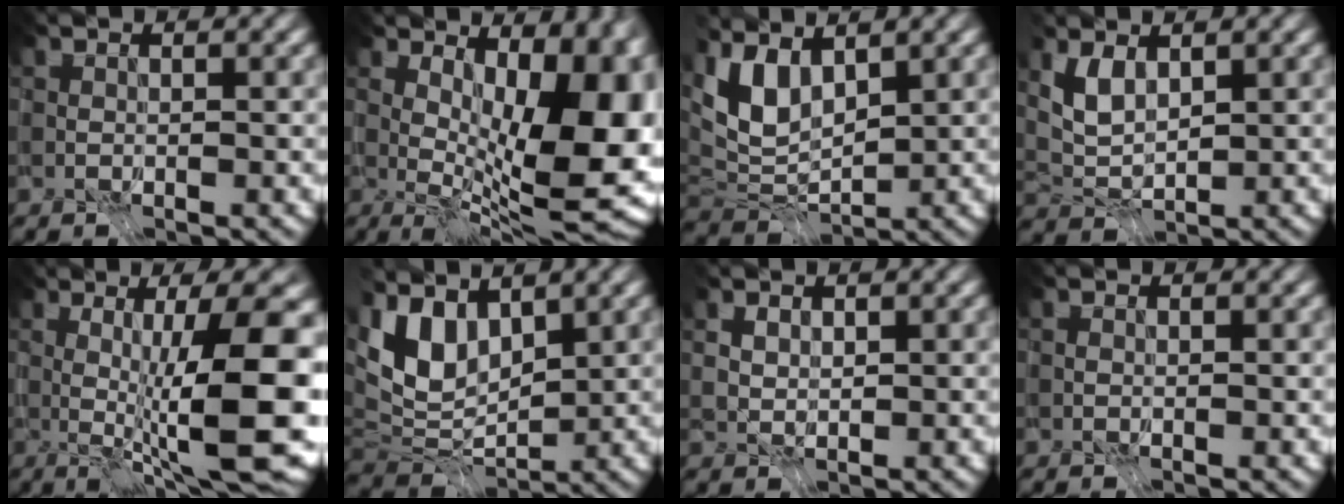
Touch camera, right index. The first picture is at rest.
{"total": 12.2, "force": [1.7, 4.7, 11.1], "torque": [-0.130, -0.013, 0.052]}
{"total": 2.9, "force": [1.4, 0.5, 2.4], "torque": [-0.049, -0.008, 0.033]}
{"total": 1.0, "force": [0.3, -0.9, -0.1], "torque": [-0.003, -0.009, 0.019]}
{"total": 12.0, "force": [-1.6, 1.9, 11.7], "torque": [-0.145, -0.003, -0.010]}
{"total": 4.1, "force": [1.8, 1.5, 3.4], "torque": [-0.077, -0.005, 0.039]}
{"total": 0.9, "force": [0.9, 0.1, 0.0], "torque": [-0.014, -0.002, 0.036]}
{"total": 0.0}